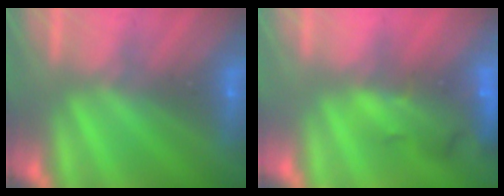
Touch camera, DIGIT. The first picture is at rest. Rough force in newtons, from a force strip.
{"total": 7.3}